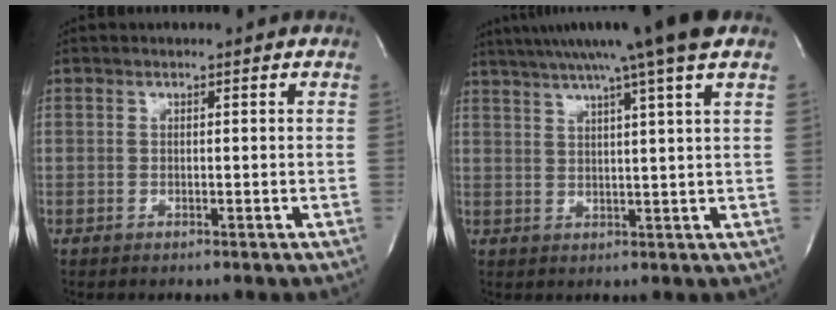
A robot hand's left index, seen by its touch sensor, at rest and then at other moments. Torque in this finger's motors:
{"motor_torque": [0.99, -1.15, 0.50, 0.21]}